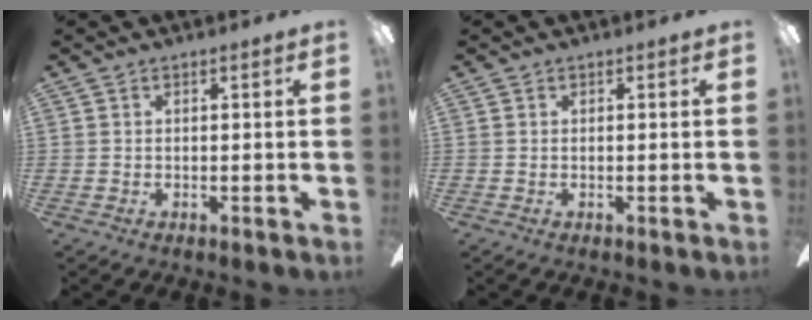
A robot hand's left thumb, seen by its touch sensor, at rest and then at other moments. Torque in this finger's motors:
{"motor_torque": [0.00, 0.00, 0.10, -0.10, 0.00]}